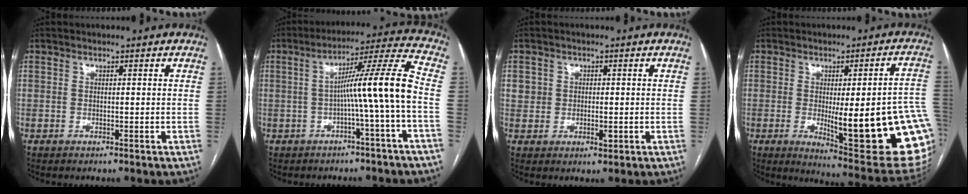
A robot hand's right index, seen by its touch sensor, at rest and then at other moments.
{"total": 10.6, "force": [-1.8, -1.9, 10.3], "torque": [-0.159, 0.026, -0.026]}
{"total": 3.3, "force": [0.1, 2.8, 1.8], "torque": [-0.023, 0.004, 0.006]}
{"total": 23.7, "force": [-4.1, 3.6, 23.1], "torque": [-0.196, -0.017, -0.039]}